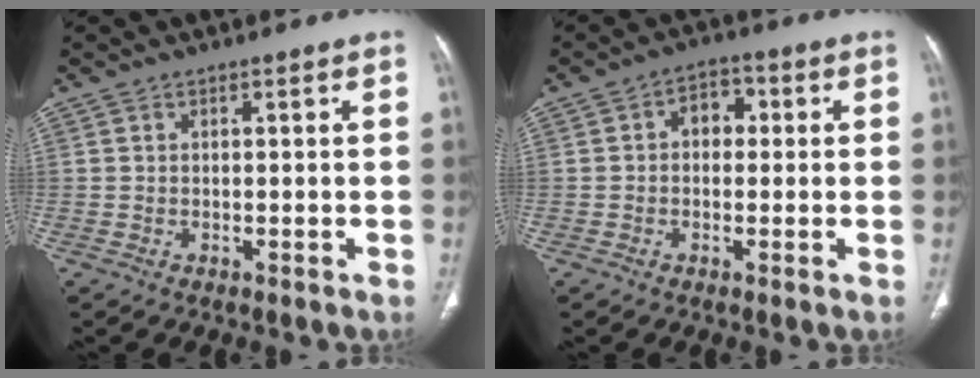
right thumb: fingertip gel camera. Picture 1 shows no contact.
{"total": 4.9, "force": [0.5, 3.6, 3.3], "torque": [-0.027, 0.018, -0.002]}